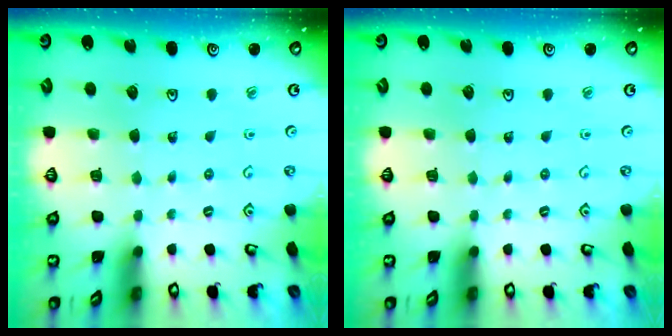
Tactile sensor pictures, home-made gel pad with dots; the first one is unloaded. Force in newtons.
{"total": 0.0}